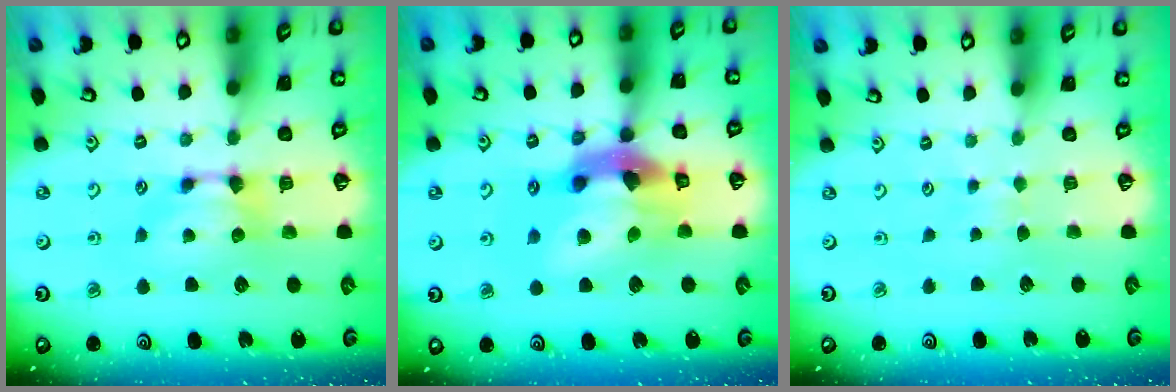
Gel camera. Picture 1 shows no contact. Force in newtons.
{"total": 10.5, "press": 10.2, "slide": 2.6}
{"total": 3.4, "press": 3.4, "slide": 0.3}